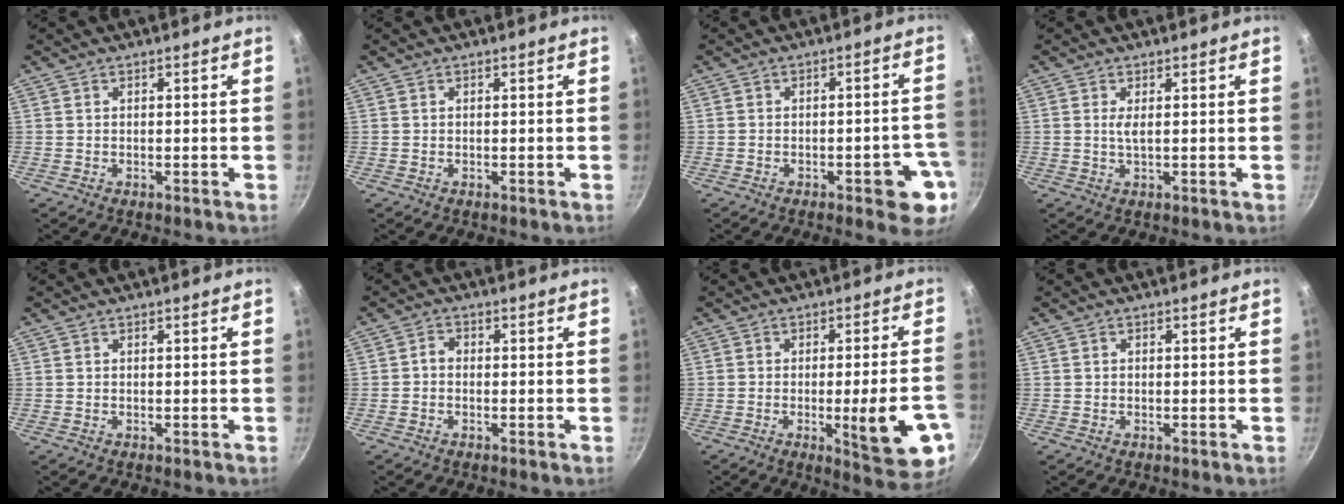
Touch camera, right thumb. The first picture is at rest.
{"total": 0.0}
{"total": 8.3, "force": [-3.3, 3.2, 6.9], "torque": [-0.052, 0.021, -0.036]}
{"total": 2.2, "force": [0.5, 0.4, 2.1], "torque": [-0.045, -0.006, 0.011]}
{"total": 0.0}
{"total": 1.8, "force": [-0.4, 1.4, 1.0], "torque": [-0.018, 0.010, -0.011]}
{"total": 13.9, "force": [-4.1, 3.1, 13.0], "torque": [-0.150, 0.010, -0.047]}
{"total": 0.5, "force": [0.1, 0.4, 0.3], "torque": [-0.005, 0.003, 0.002]}